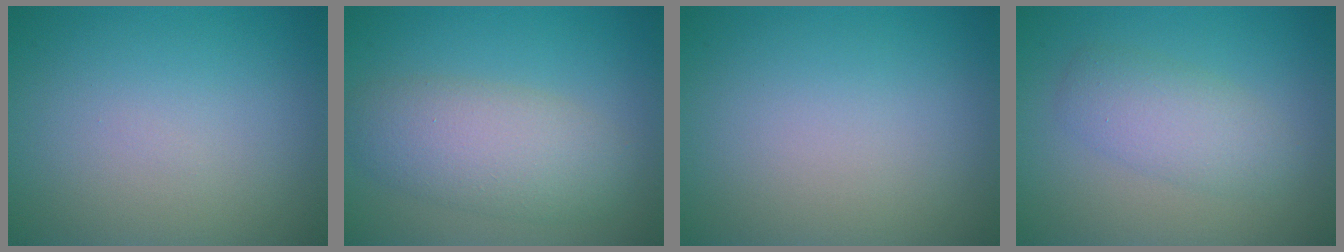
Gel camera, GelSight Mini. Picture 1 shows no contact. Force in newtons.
{"total": 5.2, "press": 5.2, "slide": 0.1}
{"total": 0.0}
{"total": 3.0, "press": 3.0, "slide": 0.1}